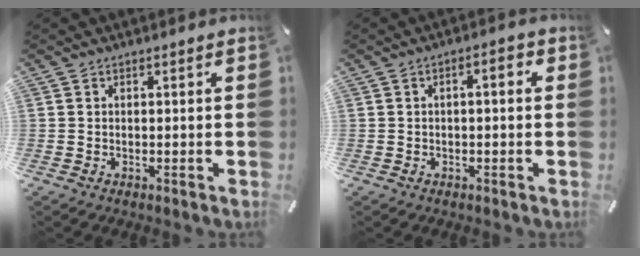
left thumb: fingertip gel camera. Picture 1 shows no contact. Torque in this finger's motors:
{"motor_torque": [-0.12, 0.05, -0.14, -0.13, 0.00]}